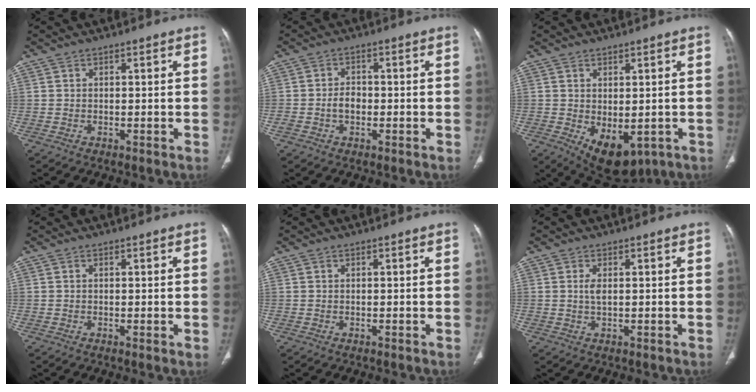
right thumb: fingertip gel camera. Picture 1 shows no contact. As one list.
[{"total": 3.1, "force": [-0.7, 2.2, 2.1], "torque": [-0.032, 0.012, -0.017]}, {"total": 9.6, "force": [-3.0, 5.4, 7.3], "torque": [-0.091, -0.003, -0.023]}, {"total": 0.7, "force": [0.1, 0.1, 0.7], "torque": [-0.017, -0.004, 0.000]}, {"total": 0.0}, {"total": 1.8, "force": [0.3, 0.7, 1.6], "torque": [-0.038, -0.002, 0.009]}]